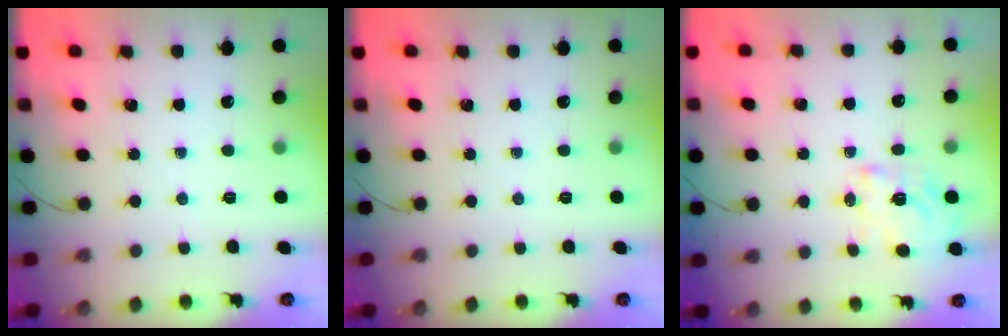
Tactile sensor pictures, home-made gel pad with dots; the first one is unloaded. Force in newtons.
{"total": 0.0}
{"total": 2.4, "press": 2.4, "slide": 0.3}